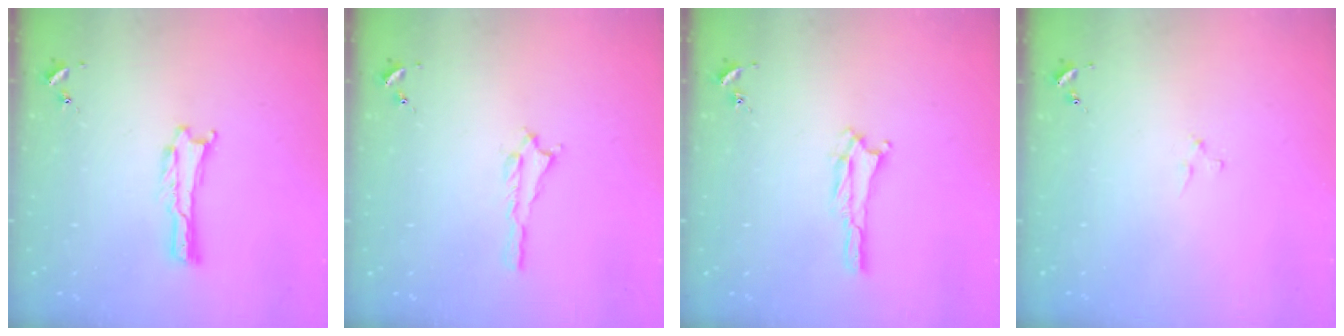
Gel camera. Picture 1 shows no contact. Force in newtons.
{"total": 0.6, "press": 0.5, "slide": 0.2}
{"total": 1.4, "press": 1.4, "slide": 0.2}
{"total": 2.0, "press": 2.0, "slide": 0.2}